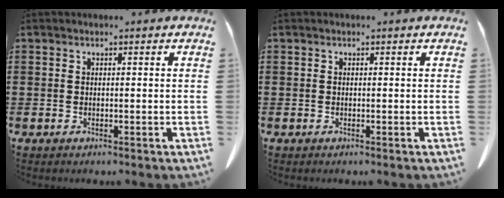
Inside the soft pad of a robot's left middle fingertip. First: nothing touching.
{"total": 0.0}